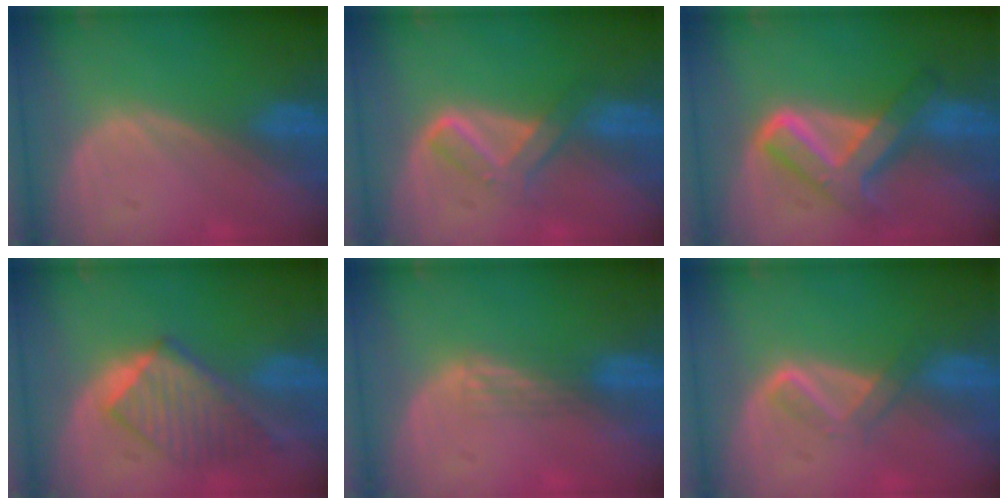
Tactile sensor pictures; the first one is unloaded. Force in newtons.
{"total": 4.4, "press": 4.4, "slide": 0.4}
{"total": 8.0, "press": 8.0, "slide": 0.7}
{"total": 6.9, "press": 6.9, "slide": 0.2}
{"total": 2.1, "press": 1.6, "slide": 1.3}
{"total": 3.2, "press": 3.1, "slide": 0.7}